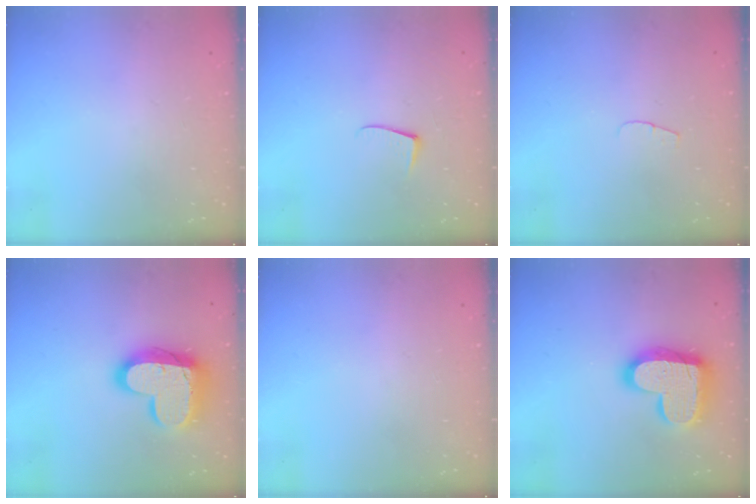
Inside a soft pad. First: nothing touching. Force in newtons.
{"total": 4.7, "press": 4.6, "slide": 0.5}
{"total": 4.1, "press": 4.1, "slide": 0.4}
{"total": 17.8, "press": 17.8, "slide": 1.3}
{"total": 0.0}
{"total": 17.9, "press": 17.9, "slide": 1.4}